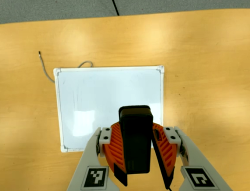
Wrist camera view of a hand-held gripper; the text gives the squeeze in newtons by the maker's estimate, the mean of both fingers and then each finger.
{"total": 9.0, "left": 9.1, "right": 8.9}